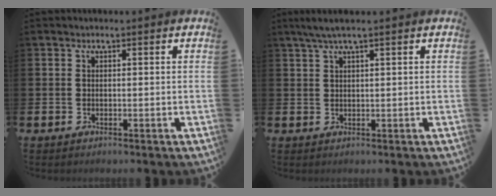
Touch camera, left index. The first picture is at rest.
{"total": 2.6, "force": [1.8, 0.1, 1.9], "torque": [-0.037, 0.003, 0.031]}